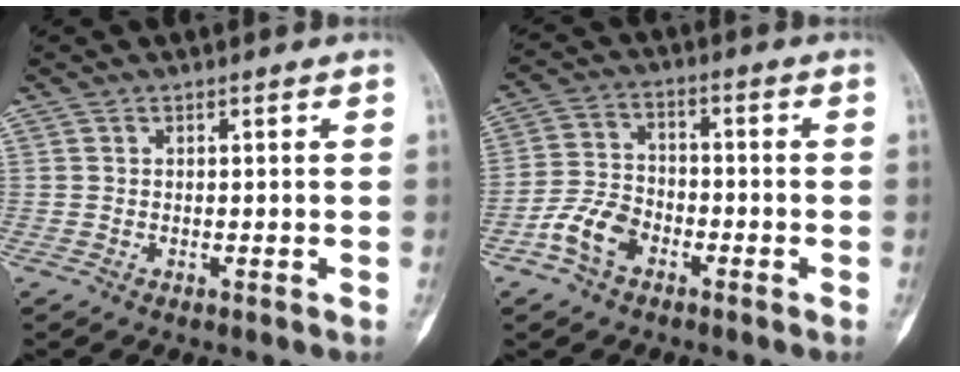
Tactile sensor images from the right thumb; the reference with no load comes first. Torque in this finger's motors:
{"motor_torque": [0.10, -0.01, 0.18, -0.30, 0.00]}